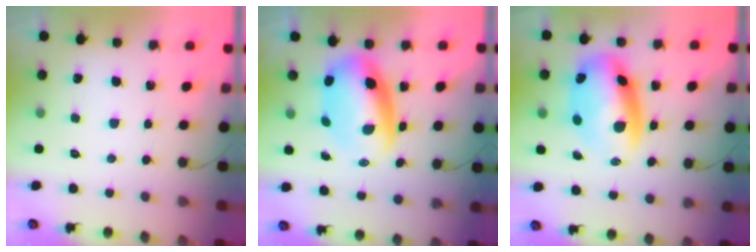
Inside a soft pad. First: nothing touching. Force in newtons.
{"total": 9.5, "press": 9.3, "slide": 2.3}
{"total": 12.7, "press": 12.2, "slide": 3.4}